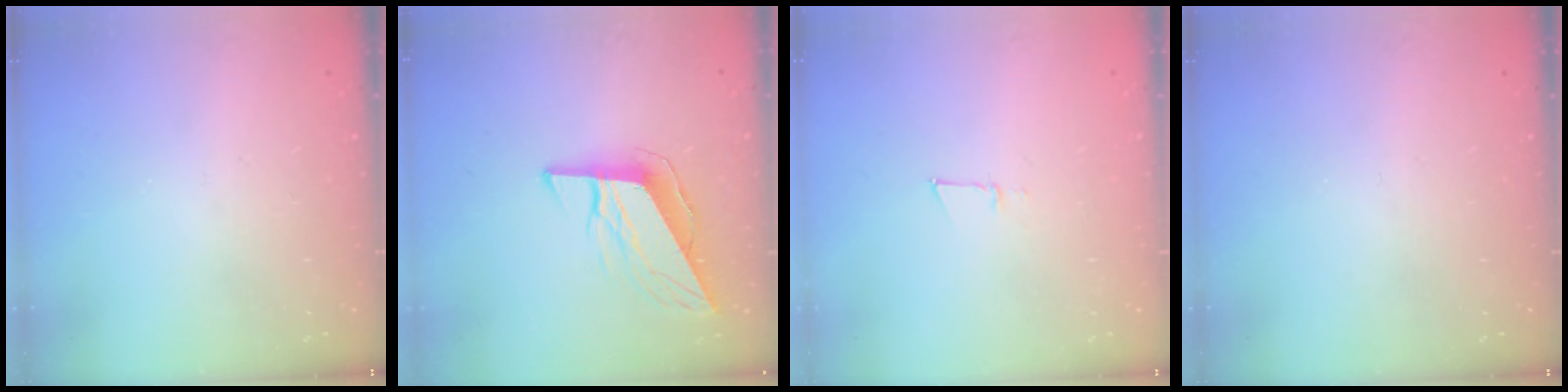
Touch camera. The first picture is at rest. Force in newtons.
{"total": 10.5, "press": 10.2, "slide": 2.4}
{"total": 3.8, "press": 3.7, "slide": 1.0}
{"total": 0.0}